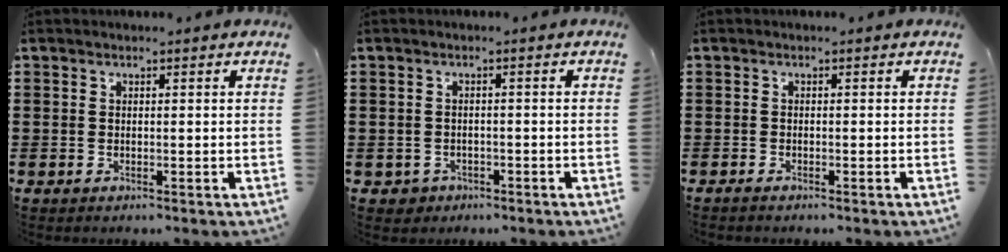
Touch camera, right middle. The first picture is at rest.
{"total": 1.1, "force": [-0.8, 0.8, 0.0], "torque": [-0.006, 0.000, -0.019]}
{"total": 0.5, "force": [-0.5, 0.0, 0.2], "torque": [-0.006, -0.005, -0.008]}